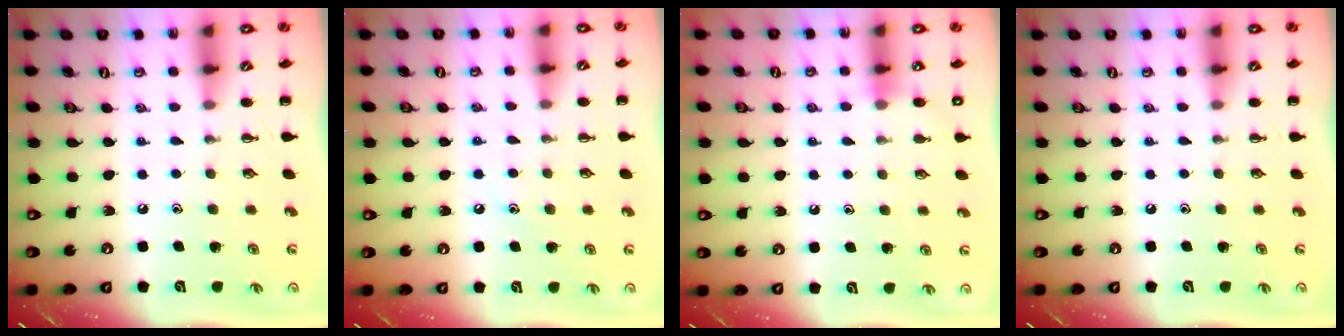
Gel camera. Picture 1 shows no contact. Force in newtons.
{"total": 6.8, "press": 6.6, "slide": 1.7}
{"total": 6.4, "press": 6.2, "slide": 1.7}
{"total": 0.0}